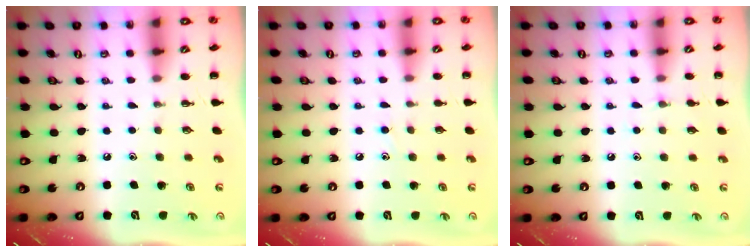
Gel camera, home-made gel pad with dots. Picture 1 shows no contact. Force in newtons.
{"total": 3.7, "press": 3.4, "slide": 1.3}
{"total": 4.3, "press": 4.0, "slide": 1.5}